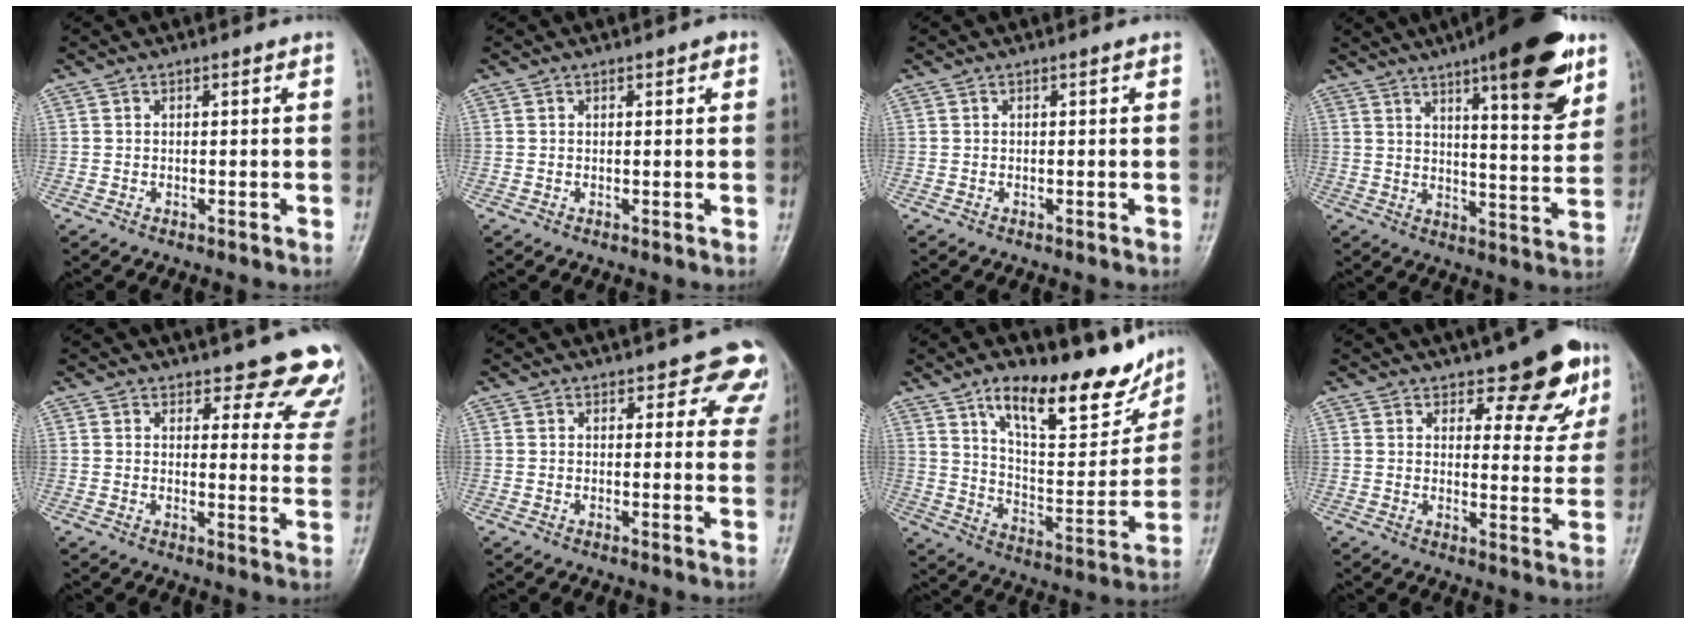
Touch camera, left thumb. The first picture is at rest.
{"total": 1.3, "force": [0.7, 0.6, 0.9], "torque": [-0.003, 0.000, 0.005]}
{"total": 0.0}
{"total": 18.5, "force": [10.7, 4.6, 14.3], "torque": [-0.171, -0.051, 0.152]}
{"total": 12.9, "force": [11.4, 4.6, 3.9], "torque": [0.015, -0.075, 0.102]}
{"total": 7.3, "force": [5.8, 3.5, 2.7], "torque": [0.018, -0.028, 0.047]}
{"total": 20.0, "force": [13.7, 7.7, 12.4], "torque": [-0.134, -0.076, 0.223]}
{"total": 10.4, "force": [6.8, 4.6, 6.4], "torque": [-0.036, -0.038, 0.089]}